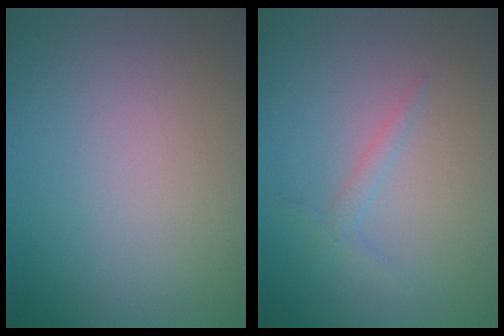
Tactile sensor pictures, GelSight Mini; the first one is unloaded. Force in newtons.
{"total": 1.1, "press": 1.1, "slide": 0.1}